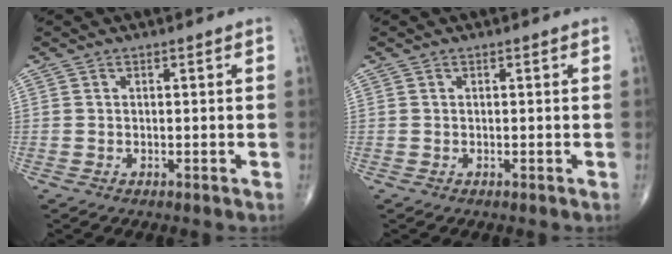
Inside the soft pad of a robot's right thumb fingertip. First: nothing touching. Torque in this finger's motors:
{"motor_torque": [0.00, 0.00, 0.00, 0.00, 0.00]}